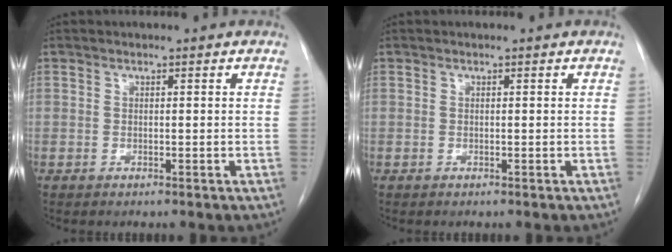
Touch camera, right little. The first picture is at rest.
{"total": 0.0}